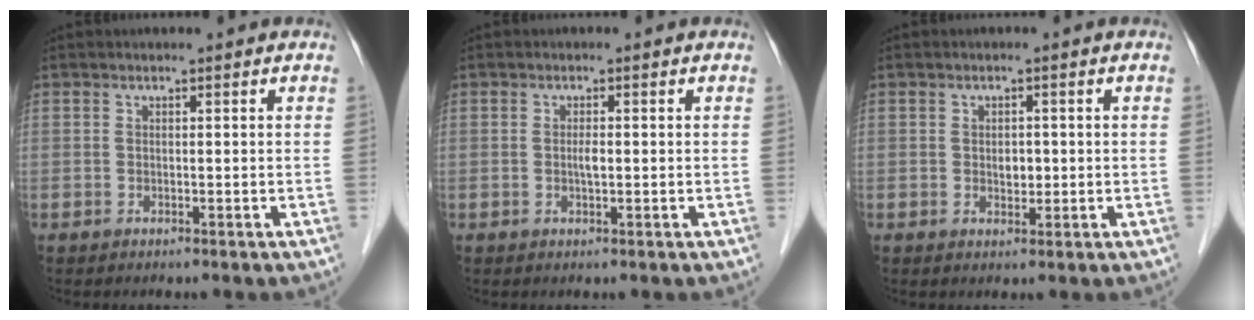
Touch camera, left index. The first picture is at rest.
{"total": 1.3, "force": [-0.1, 0.3, 1.3], "torque": [-0.025, 0.000, -0.001]}
{"total": 1.9, "force": [0.0, 1.3, 1.4], "torque": [-0.023, 0.000, 0.002]}